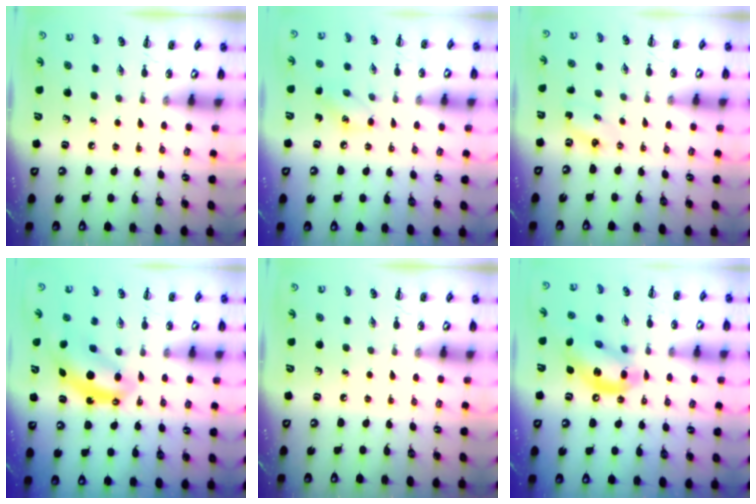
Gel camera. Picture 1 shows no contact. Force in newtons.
{"total": 6.8, "press": 6.7, "slide": 1.3}
{"total": 2.8, "press": 2.7, "slide": 0.7}
{"total": 6.6, "press": 6.6, "slide": 0.5}
{"total": 0.0}
{"total": 12.8, "press": 12.3, "slide": 3.4}